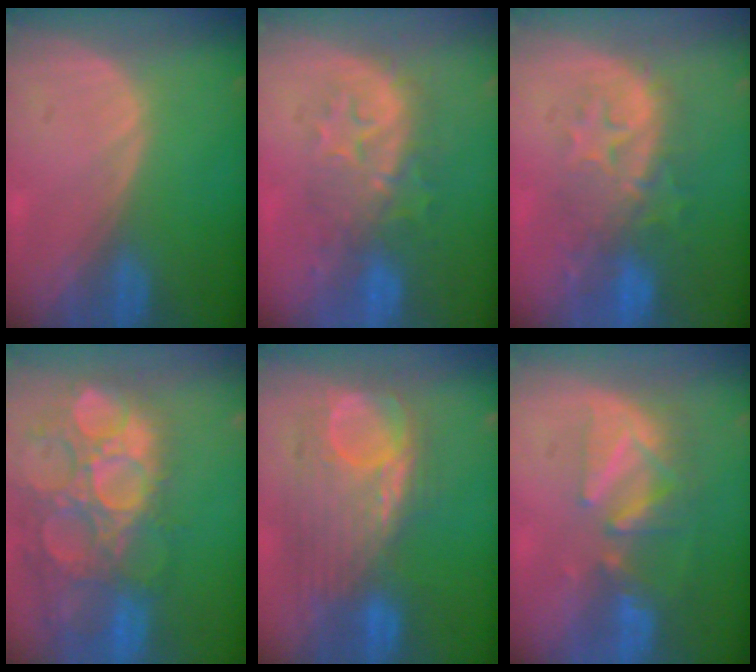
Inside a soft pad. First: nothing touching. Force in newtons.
{"total": 8.4, "press": 8.3, "slide": 1.3}
{"total": 9.4, "press": 8.7, "slide": 3.5}
{"total": 15.4, "press": 12.6, "slide": 8.7}
{"total": 10.4, "press": 9.9, "slide": 3.0}
{"total": 8.2, "press": 7.4, "slide": 3.5}